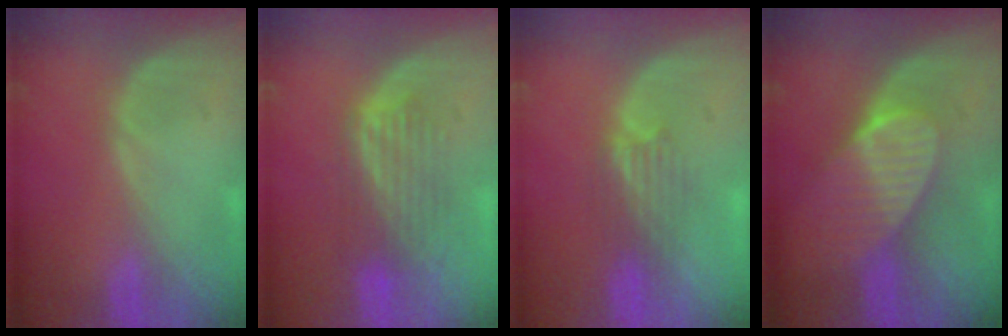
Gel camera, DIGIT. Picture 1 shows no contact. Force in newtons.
{"total": 6.0, "press": 6.0, "slide": 0.7}
{"total": 3.3, "press": 3.2, "slide": 0.6}
{"total": 7.3, "press": 6.8, "slide": 2.7}